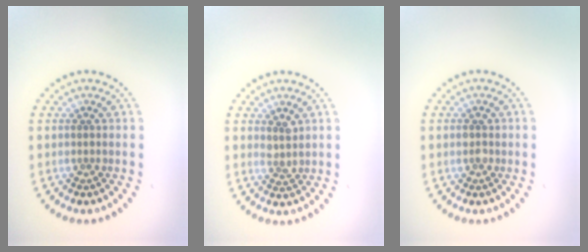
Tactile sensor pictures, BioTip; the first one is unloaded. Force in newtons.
{"total": 1.5, "press": 1.1, "slide": 0.9}
{"total": 1.2, "press": 1.1, "slide": 0.3}